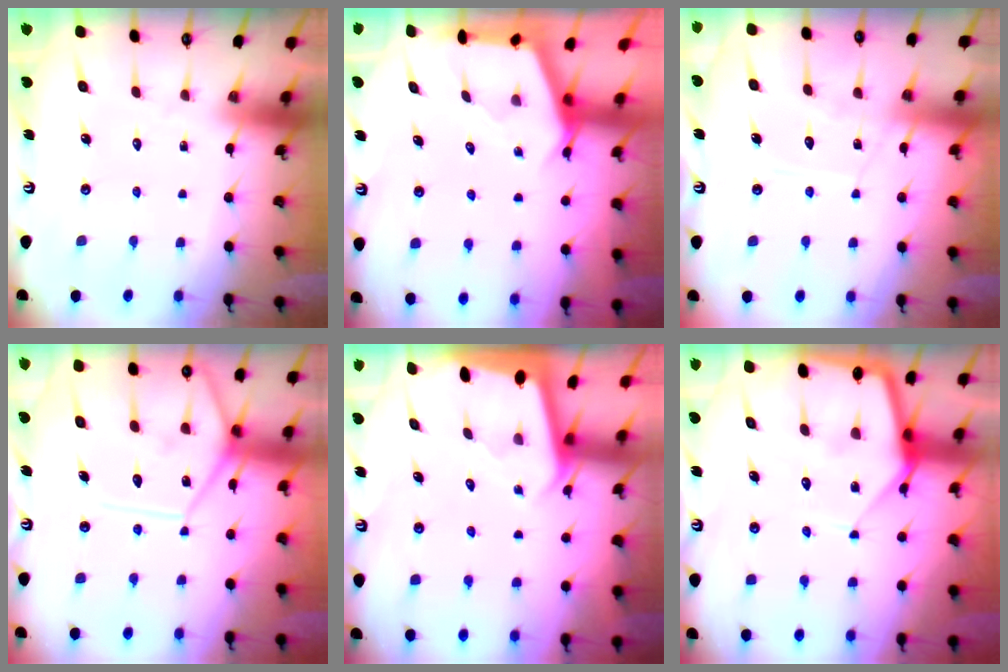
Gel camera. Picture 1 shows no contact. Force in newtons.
{"total": 2.8, "press": 2.8, "slide": 0.4}
{"total": 9.6, "press": 9.6, "slide": 0.9}
{"total": 13.4, "press": 13.4, "slide": 1.0}
{"total": 1.9, "press": 1.9, "slide": 0.1}
{"total": 10.9, "press": 10.9, "slide": 0.9}